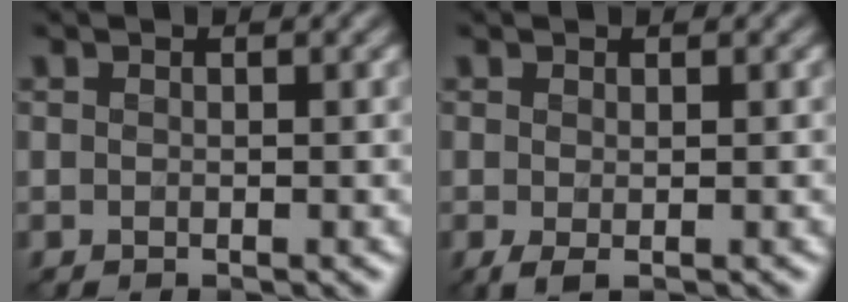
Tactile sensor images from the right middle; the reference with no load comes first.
{"total": 1.0, "force": [-0.3, 0.3, 0.9], "torque": [-0.025, -0.002, -0.004]}